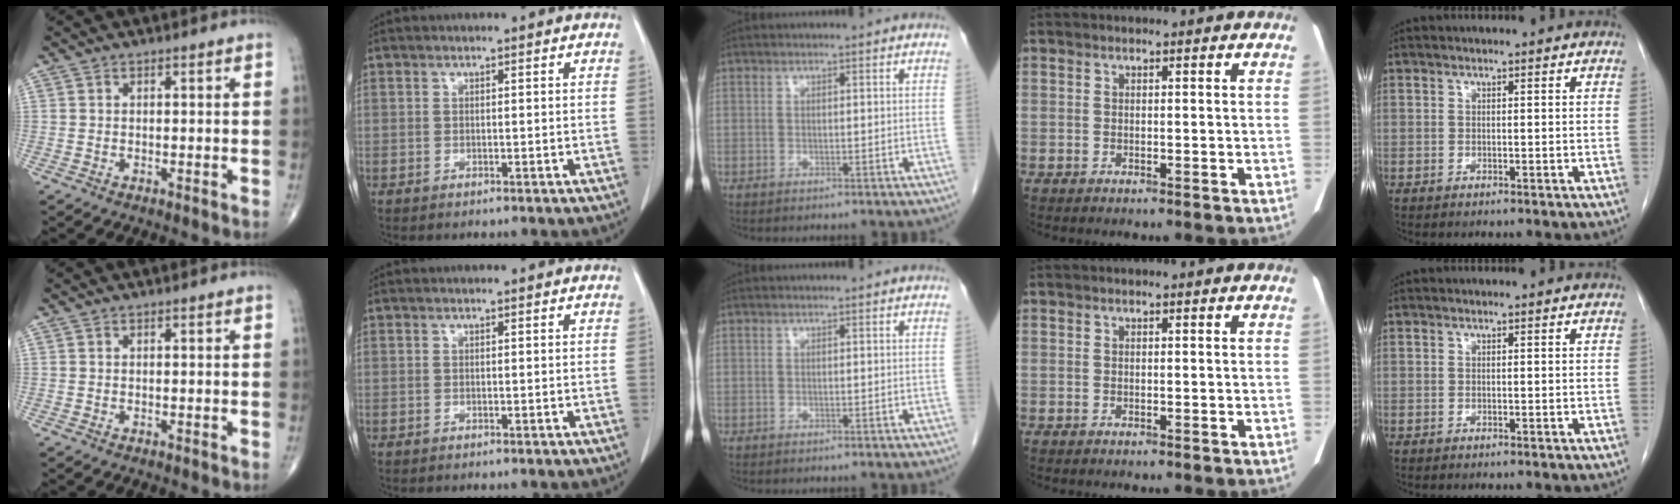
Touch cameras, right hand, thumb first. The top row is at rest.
{}